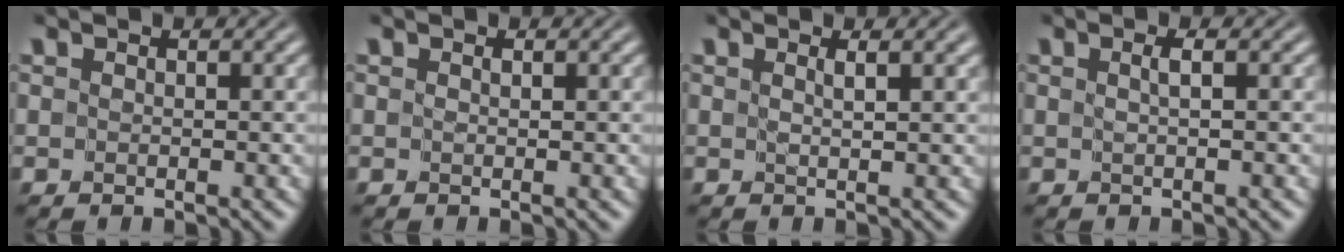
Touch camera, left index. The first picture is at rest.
{"total": 0.0}
{"total": 1.8, "force": [1.0, 0.4, 1.4], "torque": [-0.005, -0.003, 0.000]}
{"total": 0.8, "force": [0.1, -0.1, 0.7], "torque": [-0.013, -0.002, 0.002]}